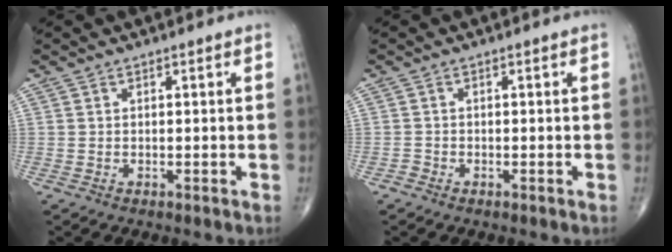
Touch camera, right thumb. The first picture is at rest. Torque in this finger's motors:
{"motor_torque": [0.20, -0.05, -0.15, -0.12, 0.02]}